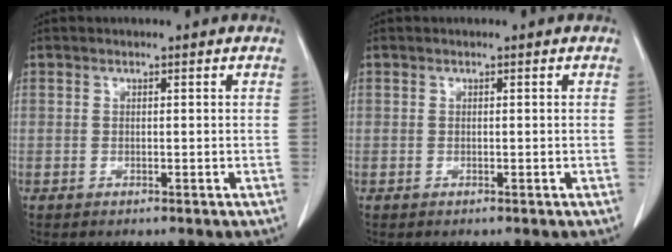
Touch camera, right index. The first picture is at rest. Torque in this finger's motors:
{"motor_torque": [0.00, 0.00, 0.00, 0.00]}